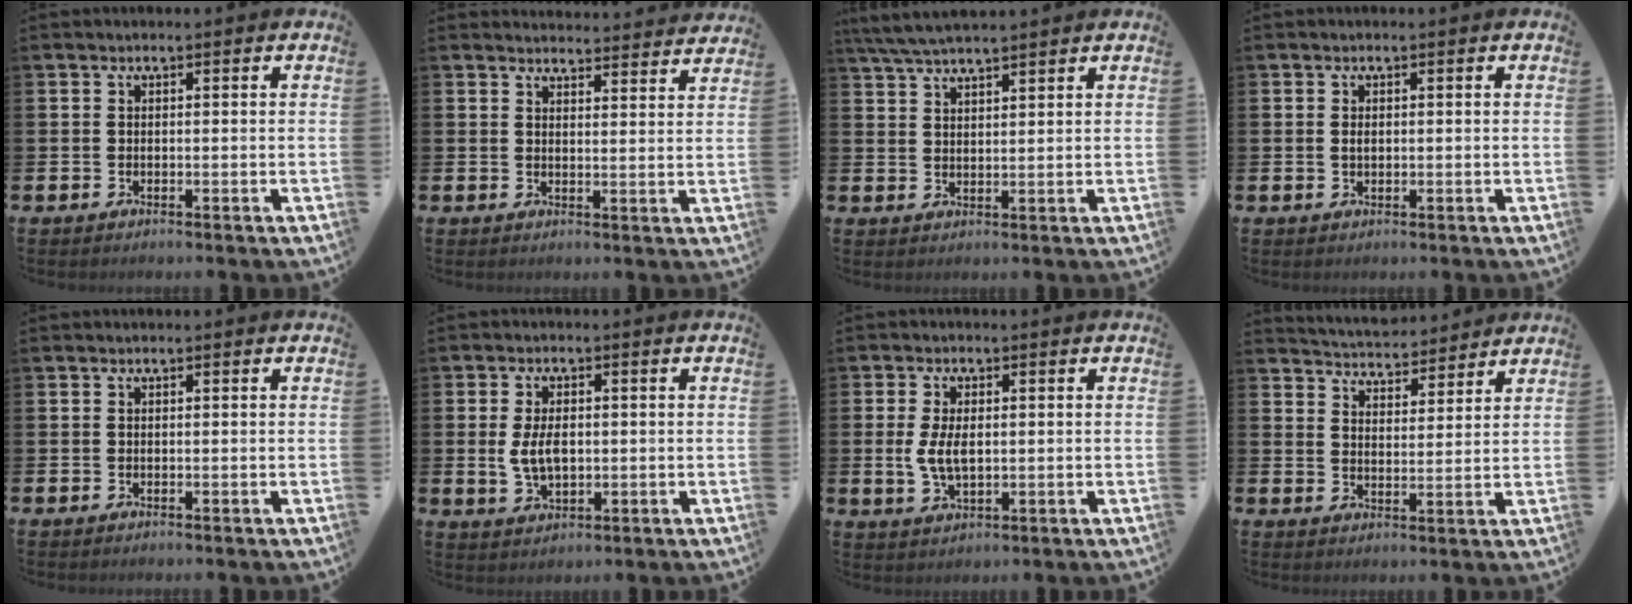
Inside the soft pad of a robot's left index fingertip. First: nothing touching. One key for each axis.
{"total": 3.6, "fx": 3.6, "fy": 0.2, "fz": 0.0, "tx": 0.001, "ty": -0.028, "tz": 0.063}
{"total": 4.7, "fx": 4.4, "fy": 0.5, "fz": 1.6, "tx": -0.049, "ty": -0.010, "tz": 0.082}
{"total": 0.8, "fx": 0.1, "fy": 0.4, "fz": 0.6, "tx": -0.010, "ty": 0.003, "tz": 0.001}
{"total": 0.0}
{"total": 4.6, "fx": 0.3, "fy": 2.6, "fz": 3.8, "tx": -0.071, "ty": 0.002, "tz": -0.001}
{"total": 4.8, "fx": 0.3, "fy": 2.5, "fz": 4.1, "tx": -0.077, "ty": 0.001, "tz": 0.001}
{"total": 4.7, "fx": 4.6, "fy": 0.8, "fz": -0.2, "tx": -0.011, "ty": -0.035, "tz": 0.081}